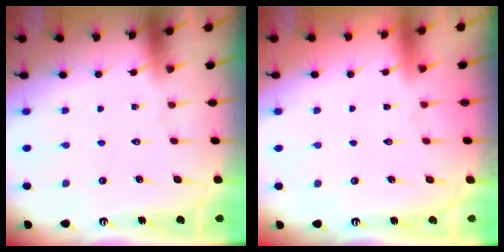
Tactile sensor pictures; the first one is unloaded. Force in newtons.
{"total": 1.4, "press": 1.4, "slide": 0.2}